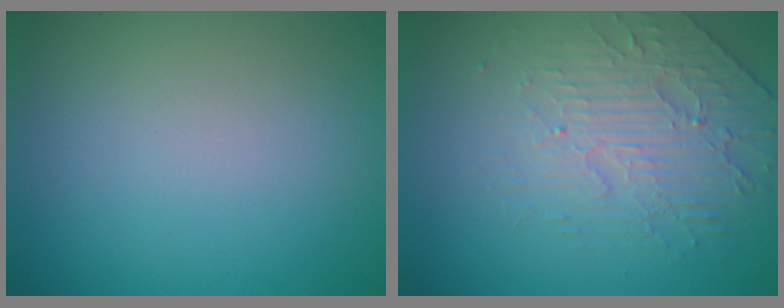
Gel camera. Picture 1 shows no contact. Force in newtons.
{"total": 4.5, "press": 3.3, "slide": 3.0}